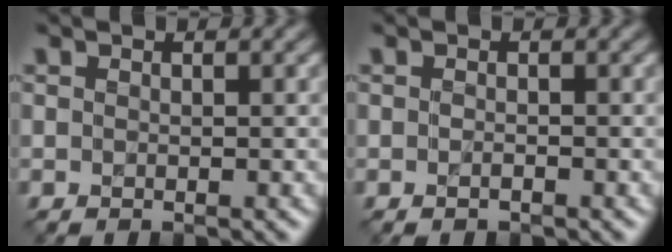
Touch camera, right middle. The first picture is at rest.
{"total": 0.6, "force": [-0.3, 0.2, 0.5], "torque": [-0.011, 0.001, -0.004]}